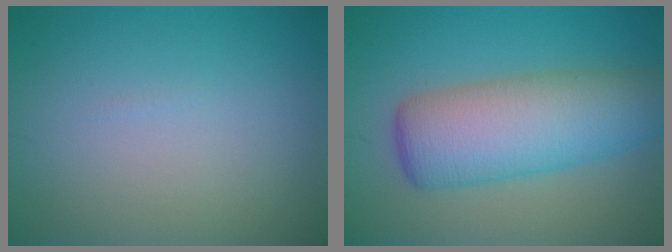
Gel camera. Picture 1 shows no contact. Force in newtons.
{"total": 8.3, "press": 8.3, "slide": 0.2}